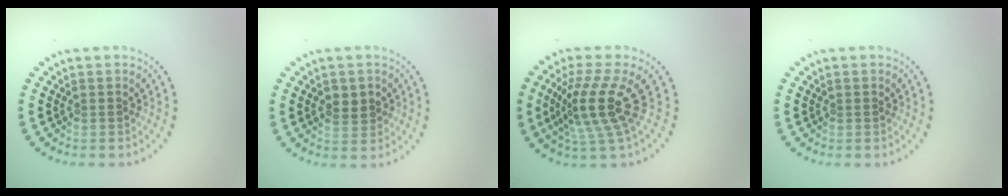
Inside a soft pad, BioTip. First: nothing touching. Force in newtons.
{"total": 2.1, "press": 2.0, "slide": 0.3}
{"total": 4.7, "press": 3.4, "slide": 3.2}
{"total": 0.0}